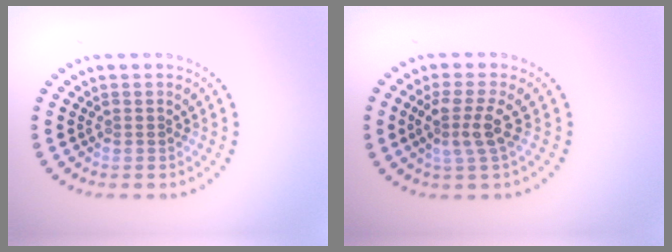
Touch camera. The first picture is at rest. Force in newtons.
{"total": 2.9, "press": 2.3, "slide": 1.7}